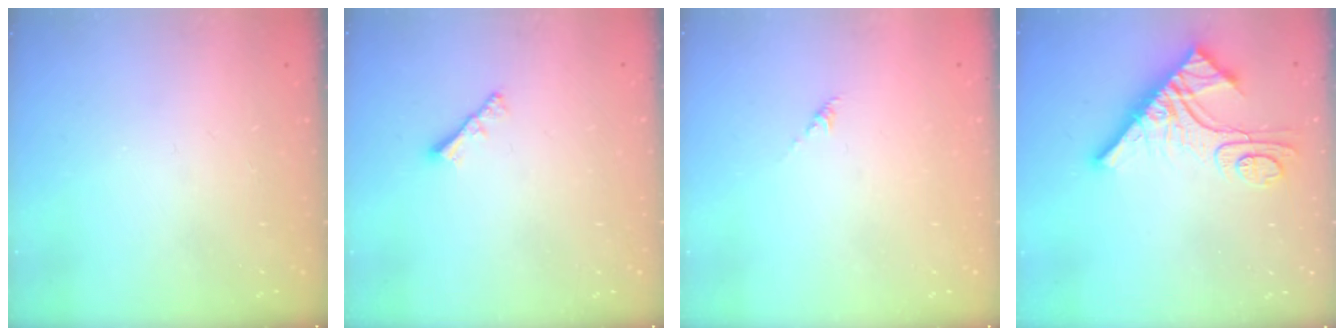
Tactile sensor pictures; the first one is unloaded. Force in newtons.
{"total": 2.2, "press": 2.1, "slide": 0.6}
{"total": 0.0}
{"total": 13.9, "press": 13.8, "slide": 1.1}